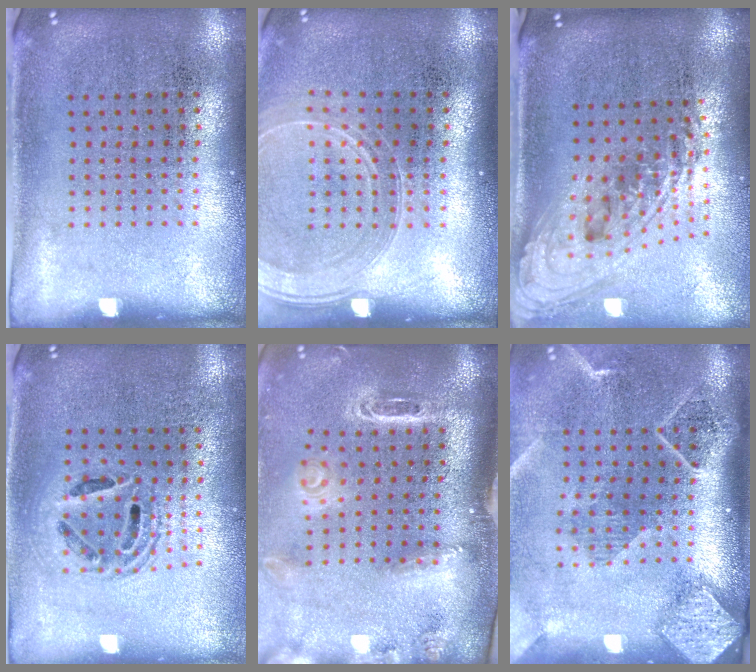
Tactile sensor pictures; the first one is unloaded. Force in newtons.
{"total": 1.6, "press": 1.5, "slide": 0.7}
{"total": 2.3, "press": 1.6, "slide": 1.7}
{"total": 1.4, "press": 1.2, "slide": 0.6}
{"total": 3.0, "press": 2.1, "slide": 2.1}
{"total": 2.7, "press": 2.1, "slide": 1.7}